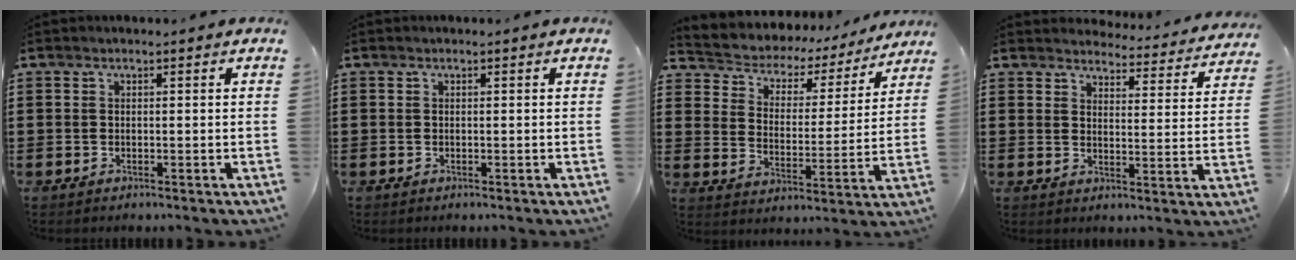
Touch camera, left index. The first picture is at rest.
{"total": 0.0}
{"total": 3.8, "force": [3.4, 1.6, 0.4], "torque": [-0.033, -0.027, 0.048]}
{"total": 4.2, "force": [4.2, 0.2, 0.3], "torque": [-0.018, -0.033, 0.071]}